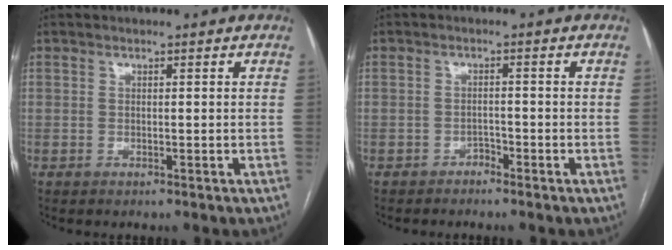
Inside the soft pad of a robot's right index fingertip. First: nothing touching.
{"total": 1.4, "force": [-1.2, 0.5, 0.3], "torque": [-0.003, 0.003, -0.022]}